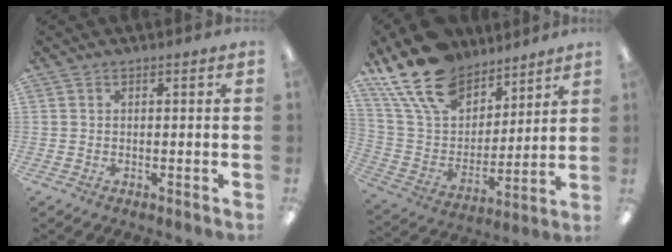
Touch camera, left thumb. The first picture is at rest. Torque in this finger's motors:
{"motor_torque": [0.54, 0.20, 1.19, -1.58, 0.40]}